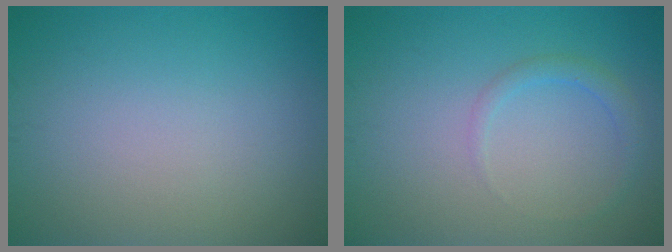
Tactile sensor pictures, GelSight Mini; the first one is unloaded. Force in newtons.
{"total": 1.5, "press": 1.5, "slide": 0.2}